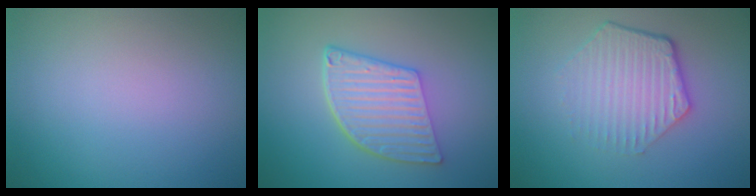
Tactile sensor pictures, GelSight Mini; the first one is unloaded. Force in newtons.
{"total": 5.8, "press": 4.3, "slide": 3.9}
{"total": 4.4, "press": 3.3, "slide": 3.0}